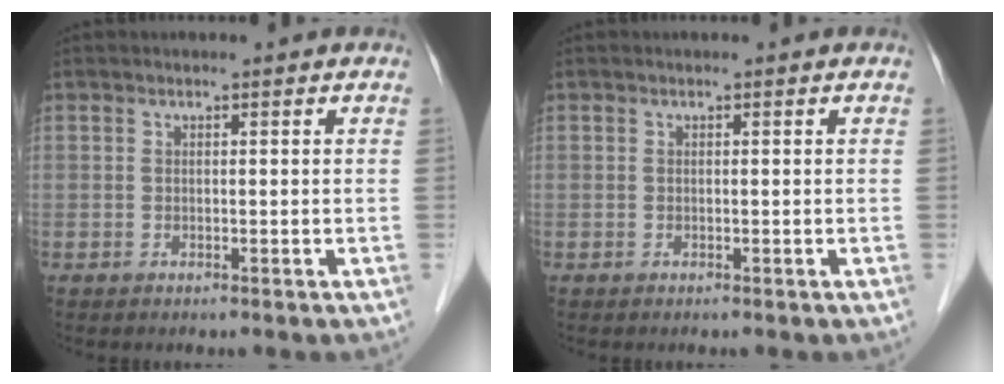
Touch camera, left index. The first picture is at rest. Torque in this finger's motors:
{"motor_torque": [0.01, -0.01, 0.00, 0.00]}